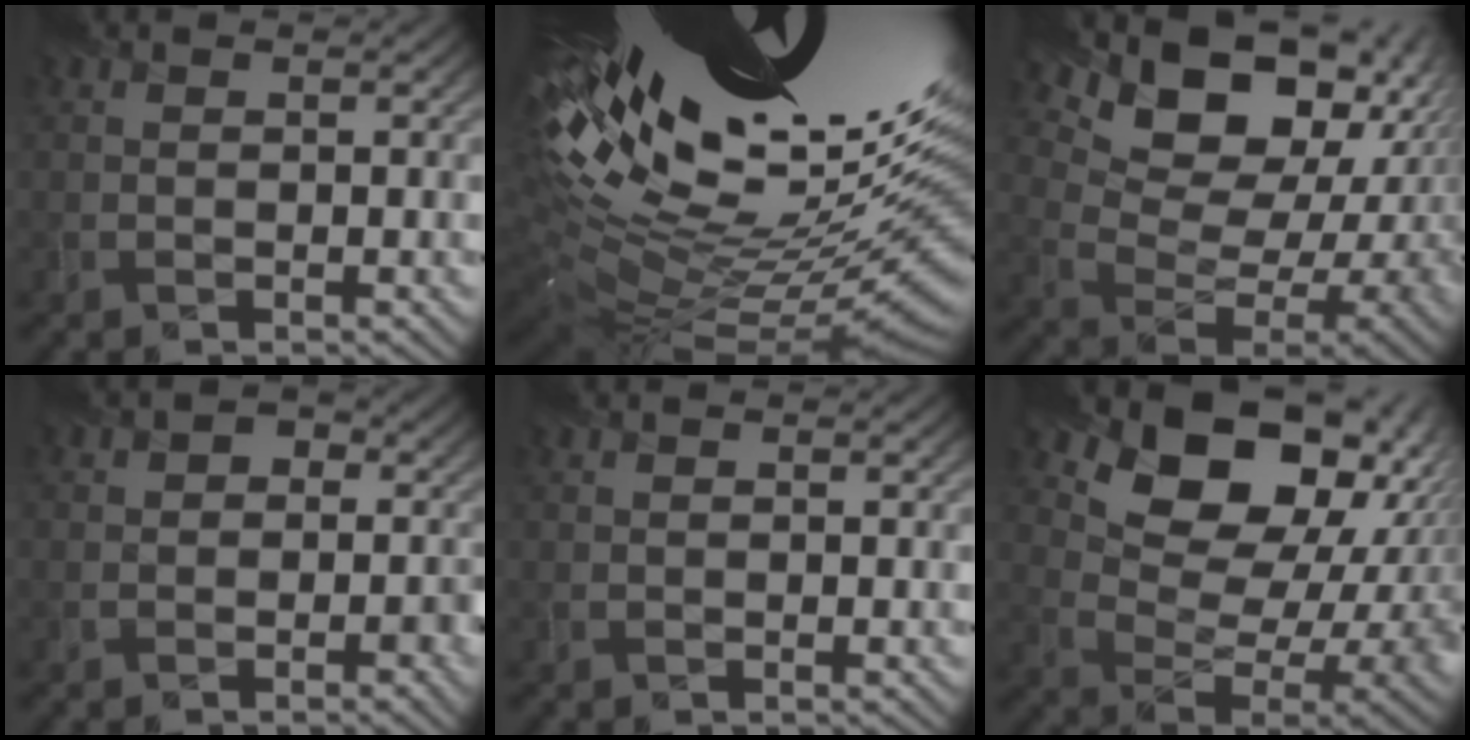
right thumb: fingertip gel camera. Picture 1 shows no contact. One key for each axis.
{"total": 21.3, "fx": 7.9, "fy": 7.5, "fz": 18.3, "tx": -0.301, "ty": 0.007, "tz": 0.157}
{"total": 17.2, "fx": 9.6, "fy": 10.0, "fz": 10.2, "tx": -0.202, "ty": 0.023, "tz": 0.161}
{"total": 2.7, "fx": -1.3, "fy": 2.1, "fz": 1.0, "tx": -0.002, "ty": -0.002, "tz": -0.026}
{"total": 0.0}
{"total": 17.8, "fx": 10.0, "fy": 10.8, "fz": 10.1, "tx": -0.160, "ty": 0.022, "tz": 0.170}